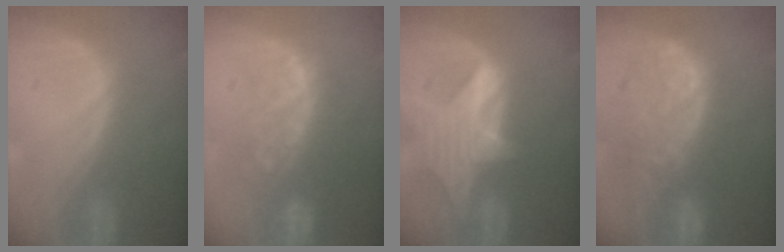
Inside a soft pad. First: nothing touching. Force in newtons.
{"total": 10.0, "press": 8.5, "slide": 5.4}
{"total": 7.4, "press": 6.9, "slide": 2.5}
{"total": 11.5, "press": 9.7, "slide": 6.1}